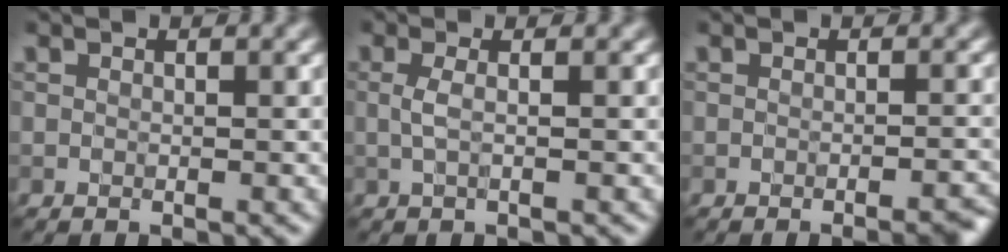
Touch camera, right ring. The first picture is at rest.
{"total": 1.5, "force": [0.1, 0.5, 1.4], "torque": [-0.026, 0.003, -0.002]}
{"total": 3.1, "force": [-1.7, 1.0, 2.4], "torque": [-0.010, 0.009, -0.022]}